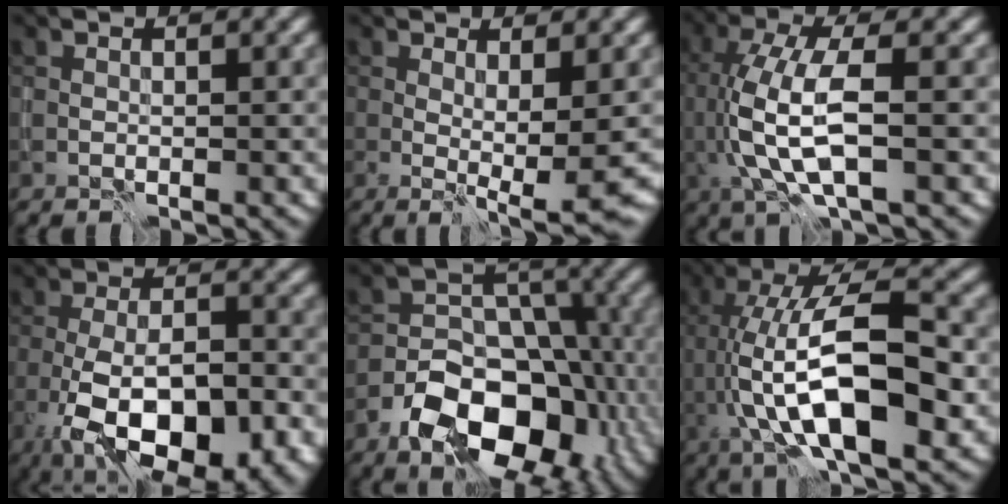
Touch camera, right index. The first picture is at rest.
{"total": 3.4, "force": [-0.1, 0.5, 3.4], "torque": [-0.049, -0.010, -0.001]}
{"total": 6.8, "force": [-0.4, 2.3, 6.4], "torque": [-0.143, -0.002, -0.007]}
{"total": 13.2, "force": [-6.2, 5.8, 10.1], "torque": [-0.158, -0.021, -0.101]}
{"total": 11.4, "force": [-5.8, 6.8, 7.2], "torque": [-0.114, -0.007, -0.098]}
{"total": 12.9, "force": [-1.8, 4.8, 11.8], "torque": [-0.197, 0.011, -0.043]}